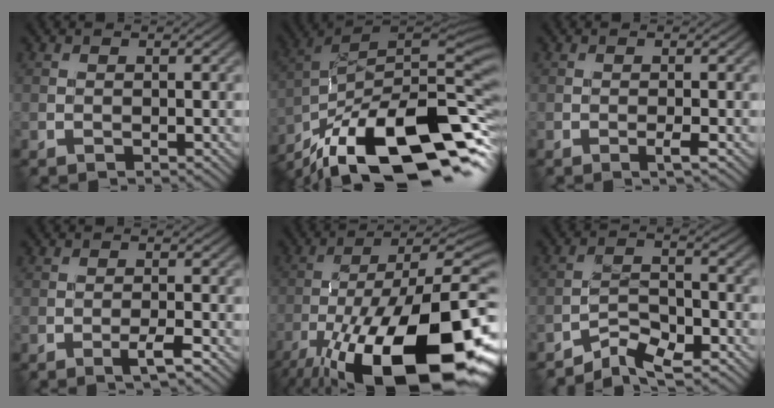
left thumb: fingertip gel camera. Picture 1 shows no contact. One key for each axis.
{"total": 17.8, "fx": -11.7, "fy": 6.2, "fz": 12.0, "tx": -0.211, "ty": 0.003, "tz": -0.190}
{"total": 1.0, "fx": -0.5, "fy": -0.1, "fz": 0.9, "tx": -0.012, "ty": 0.001, "tz": -0.012}
{"total": 2.0, "fx": -1.3, "fy": 0.1, "fz": 1.6, "tx": -0.023, "ty": 0.007, "tz": -0.026}
{"total": 22.6, "fx": -11.3, "fy": 8.2, "fz": 17.8, "tx": -0.287, "ty": -0.036, "tz": -0.176}
{"total": 5.4, "fx": -4.7, "fy": 1.4, "fz": 2.3, "tx": -0.041, "ty": 0.001, "tz": -0.091}